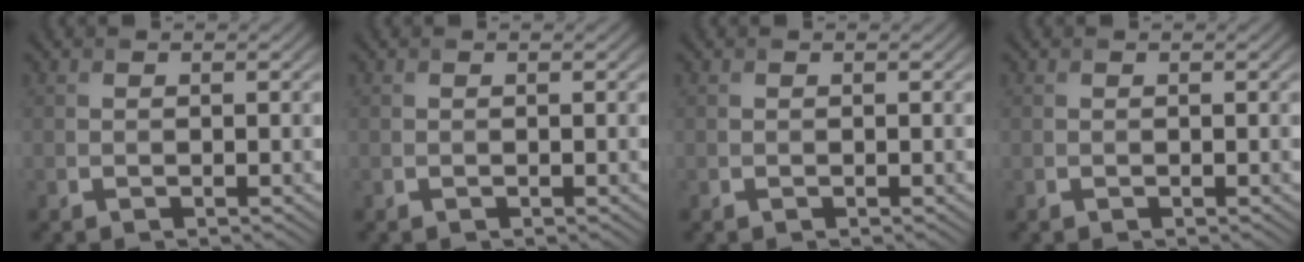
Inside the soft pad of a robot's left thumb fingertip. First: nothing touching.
{"total": 0.0}
{"total": 0.0}
{"total": 0.0}